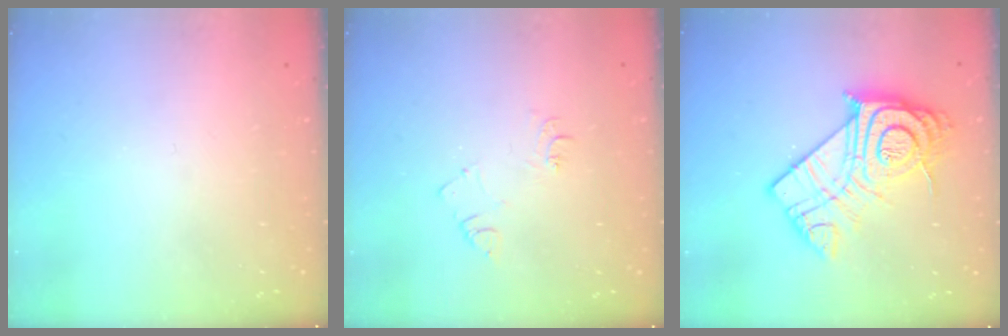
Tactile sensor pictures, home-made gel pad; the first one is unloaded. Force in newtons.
{"total": 6.7, "press": 6.7, "slide": 0.8}
{"total": 20.8, "press": 20.7, "slide": 1.6}